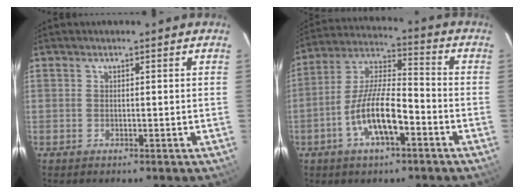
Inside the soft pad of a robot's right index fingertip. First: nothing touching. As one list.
[{"total": 12.5, "force": [-5.3, 3.9, 10.6], "torque": [-0.217, 0.003, -0.098]}]